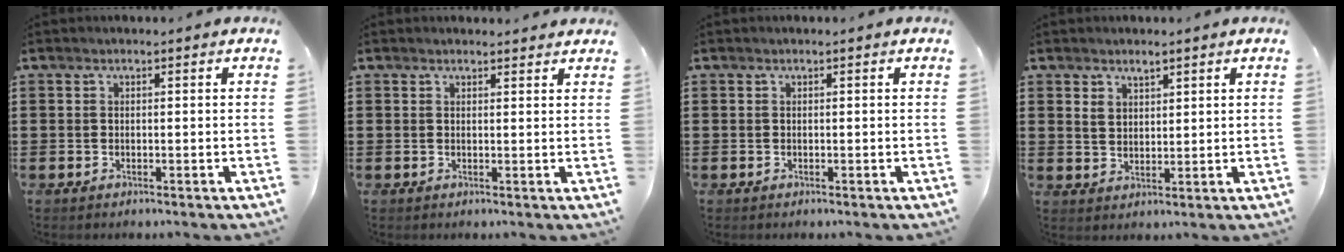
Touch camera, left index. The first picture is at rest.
{"total": 1.6, "force": [1.6, 0.3, 0.2], "torque": [-0.007, 0.002, 0.031]}
{"total": 0.0}
{"total": 2.5, "force": [1.9, 1.4, 0.7], "torque": [-0.012, 0.002, 0.035]}